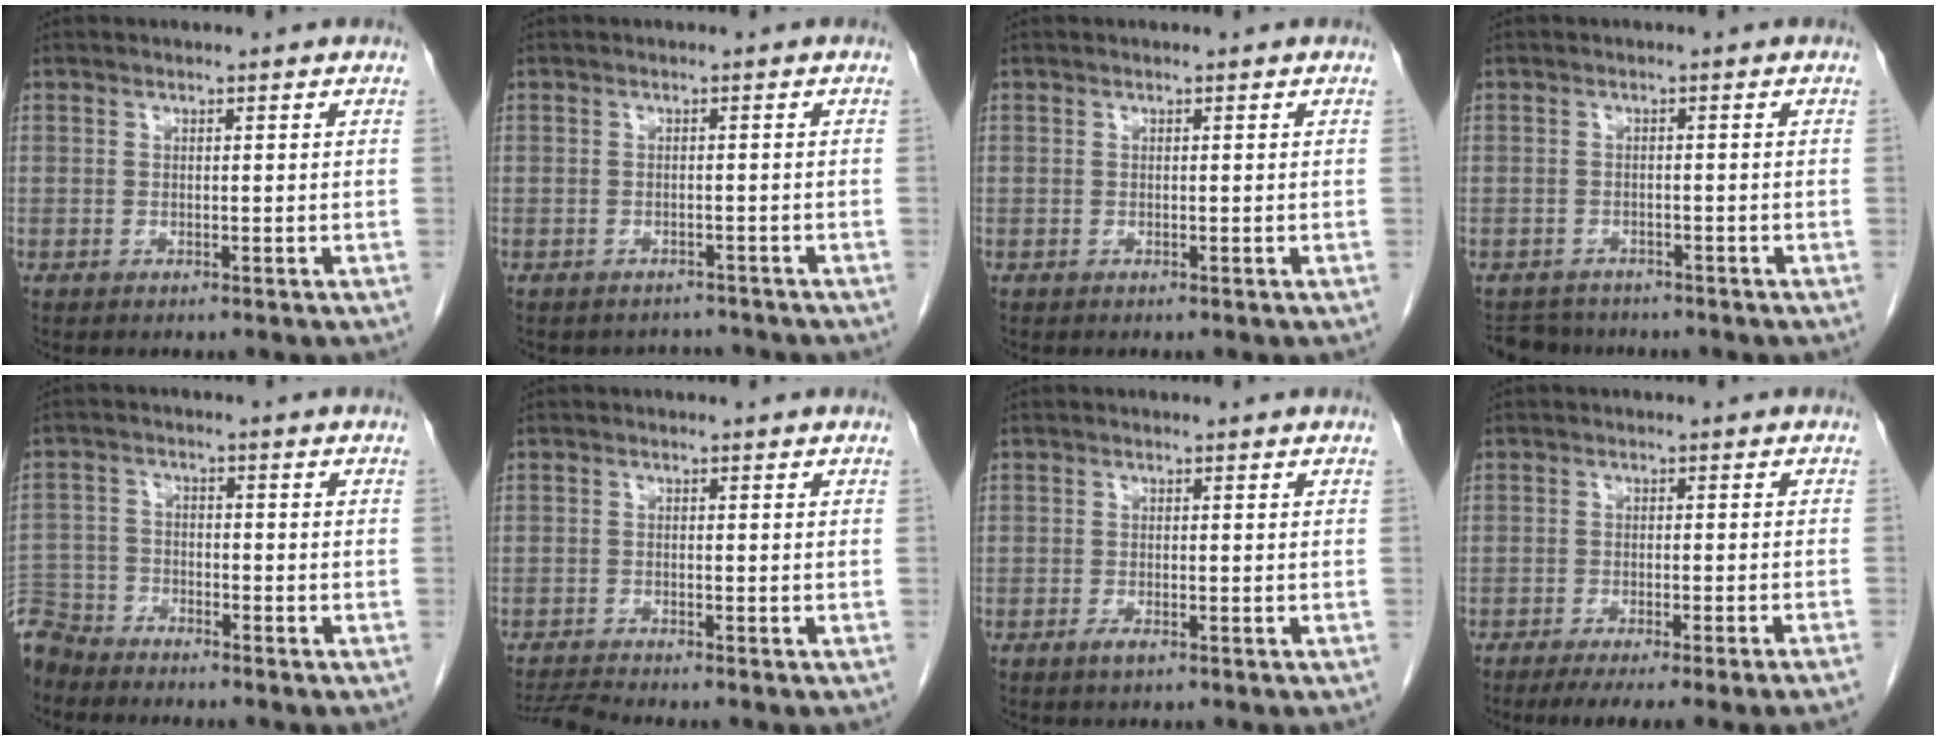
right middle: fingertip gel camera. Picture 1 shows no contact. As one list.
[{"total": 2.9, "force": [-2.6, 1.1, -0.5], "torque": [0.004, 0.002, -0.037]}, {"total": 0.0}, {"total": 4.4, "force": [-4.0, 1.9, 0.0], "torque": [0.000, -0.005, -0.062]}, {"total": 7.6, "force": [-7.0, 2.9, 0.6], "torque": [-0.015, -0.003, -0.137]}, {"total": 3.3, "force": [-3.1, -1.0, 0.6], "torque": [-0.019, -0.020, -0.058]}, {"total": 1.3, "force": [-0.8, 0.3, 1.0], "torque": [-0.023, -0.003, -0.012]}, {"total": 9.4, "force": [-7.5, -1.2, 5.7], "torque": [-0.059, -0.018, -0.106]}]